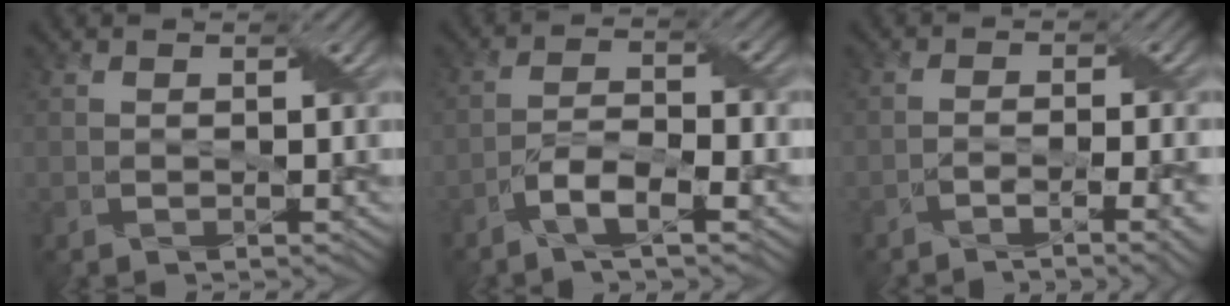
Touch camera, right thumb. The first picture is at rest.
{"total": 5.1, "force": [-3.0, 1.3, 4.0], "torque": [-0.081, 0.006, -0.062]}
{"total": 4.4, "force": [-2.8, 0.7, 3.3], "torque": [-0.058, 0.002, -0.044]}